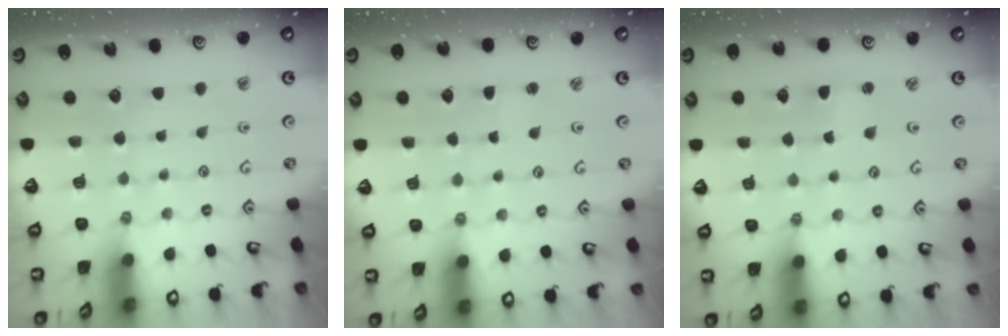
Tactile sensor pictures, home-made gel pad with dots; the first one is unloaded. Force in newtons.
{"total": 1.1, "press": 1.1, "slide": 0.1}
{"total": 1.5, "press": 1.5, "slide": 0.2}